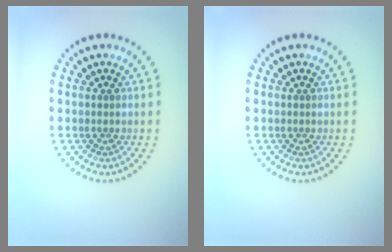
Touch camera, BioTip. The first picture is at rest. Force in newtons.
{"total": 0.0}